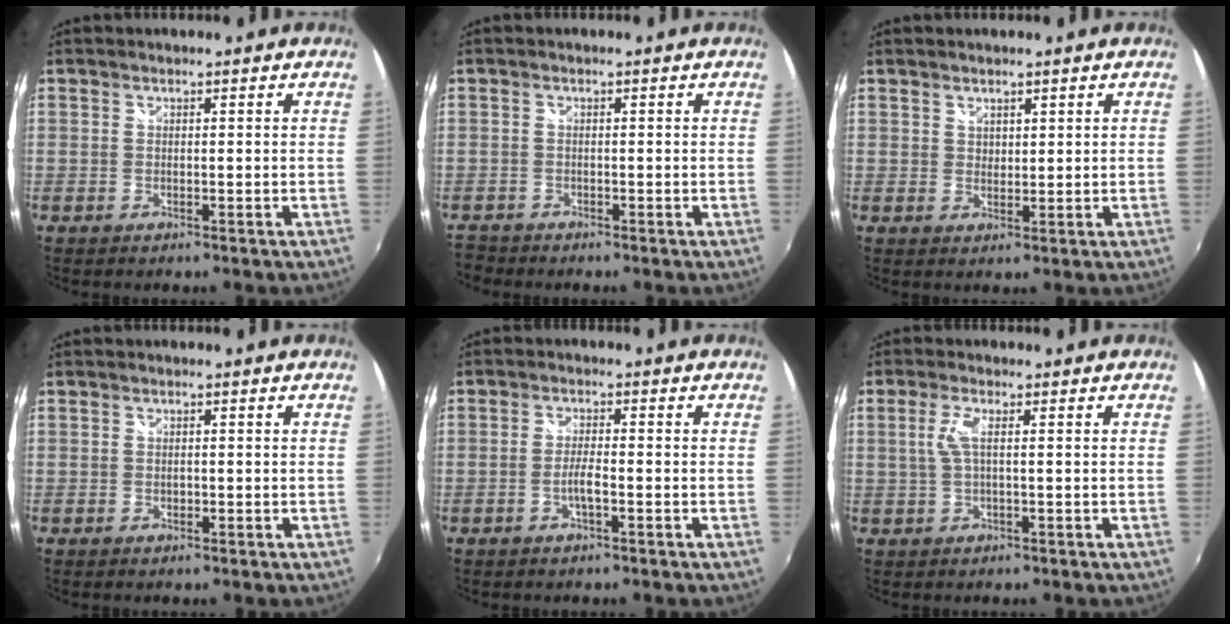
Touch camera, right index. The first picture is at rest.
{"total": 2.7, "force": [-2.3, 1.4, 0.0], "torque": [-0.008, -0.003, -0.047]}
{"total": 1.8, "force": [1.4, 1.1, 0.4], "torque": [0.003, 0.002, 0.024]}
{"total": 0.6, "force": [-0.2, 0.6, 0.2], "torque": [-0.003, -0.001, -0.003]}
{"total": 2.7, "force": [-1.2, 0.3, 2.5], "torque": [-0.050, -0.001, -0.023]}
{"total": 3.2, "force": [0.2, 0.4, 3.1], "torque": [-0.067, 0.001, 0.008]}